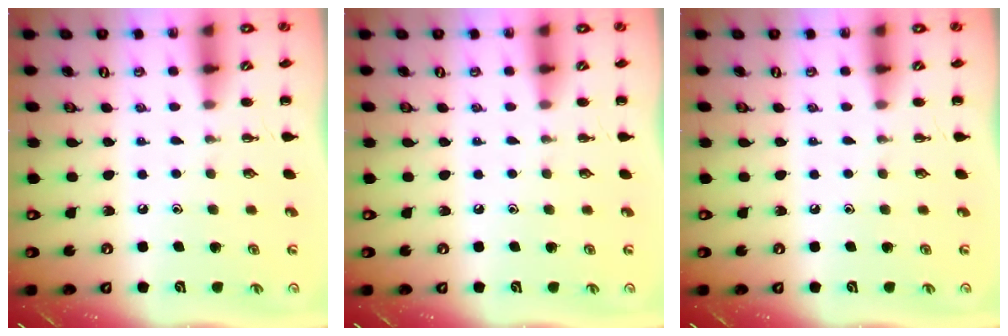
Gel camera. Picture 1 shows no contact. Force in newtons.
{"total": 0.0}
{"total": 0.0}